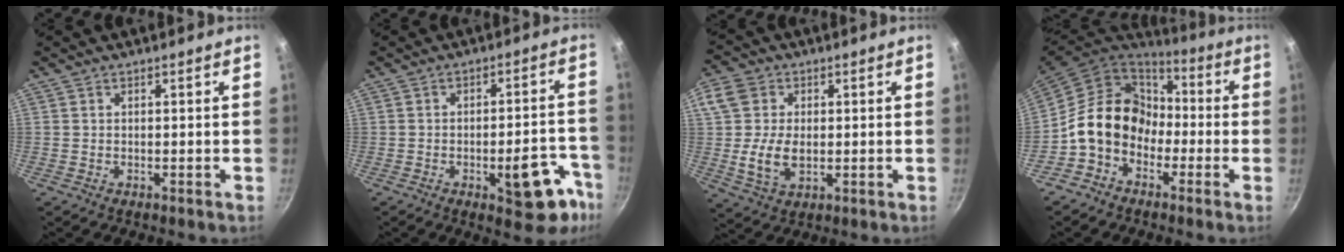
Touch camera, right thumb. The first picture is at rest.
{"total": 12.5, "force": [-5.8, 5.4, 9.7], "torque": [-0.064, 0.043, -0.070]}
{"total": 10.1, "force": [-0.1, 7.3, 7.0], "torque": [-0.120, -0.006, -0.007]}
{"total": 14.5, "force": [-3.1, 11.8, 7.9], "torque": [-0.100, 0.058, -0.073]}